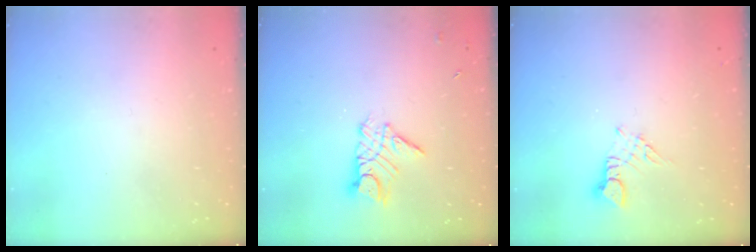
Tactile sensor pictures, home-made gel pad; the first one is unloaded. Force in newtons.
{"total": 10.2, "press": 10.1, "slide": 0.9}
{"total": 3.0, "press": 3.0, "slide": 0.3}